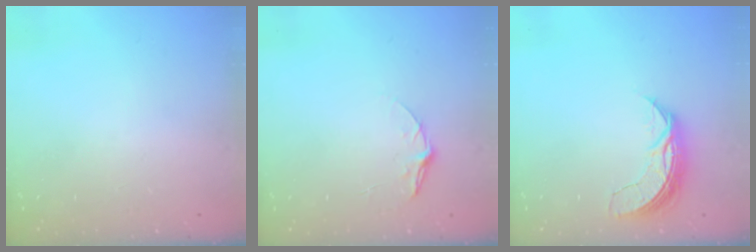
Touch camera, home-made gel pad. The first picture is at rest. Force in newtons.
{"total": 5.8, "press": 5.8, "slide": 0.5}
{"total": 7.2, "press": 7.2, "slide": 0.5}